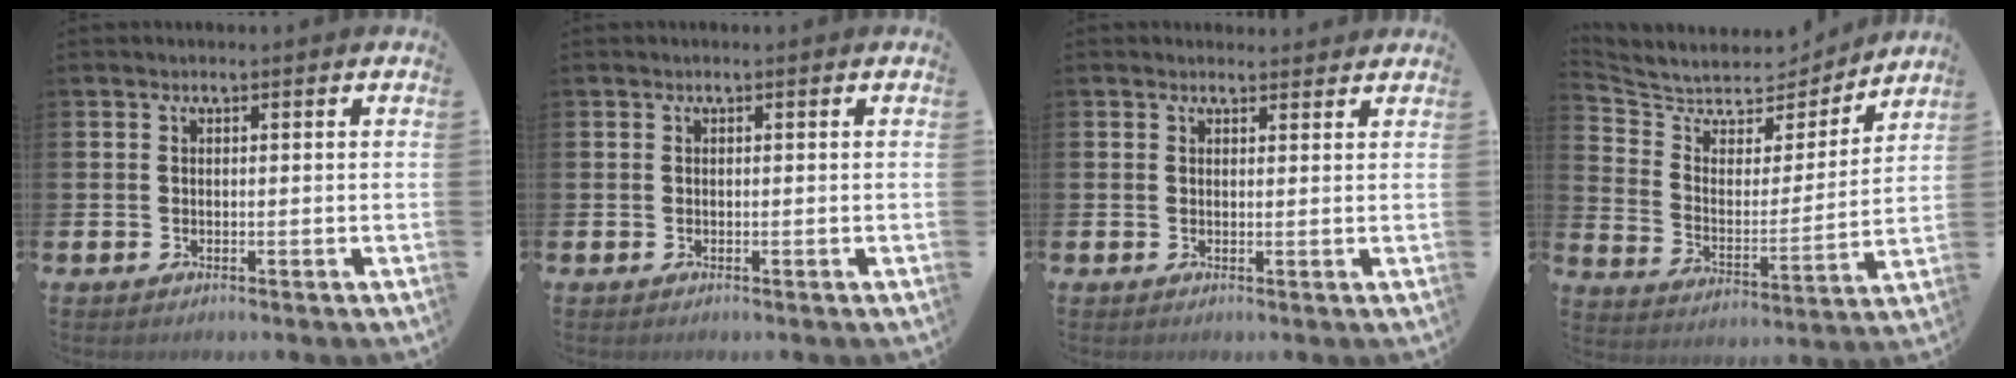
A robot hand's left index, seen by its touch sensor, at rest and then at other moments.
{"total": 0.0}
{"total": 1.4, "force": [1.3, 0.5, 0.0], "torque": [0.007, -0.003, 0.023]}
{"total": 6.2, "force": [5.8, 2.2, 0.6], "torque": [-0.058, -0.055, 0.095]}